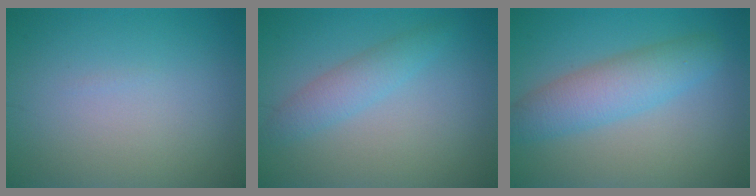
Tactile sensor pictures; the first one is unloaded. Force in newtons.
{"total": 2.4, "press": 2.4, "slide": 0.1}
{"total": 4.6, "press": 4.6, "slide": 0.1}